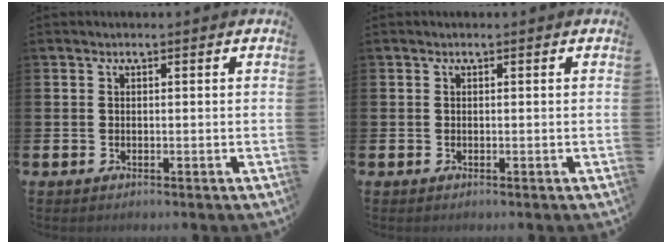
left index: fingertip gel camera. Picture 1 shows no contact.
{"total": 0.0}